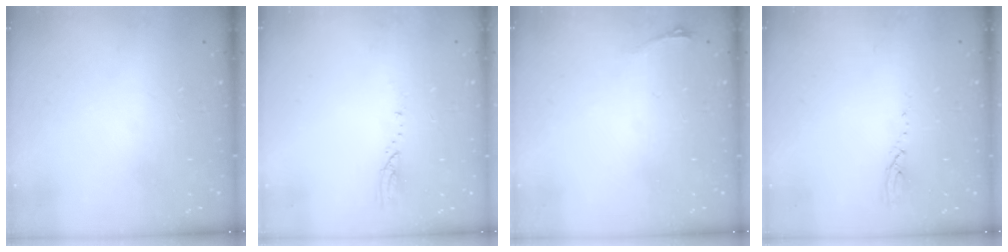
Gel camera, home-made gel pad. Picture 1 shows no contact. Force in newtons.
{"total": 3.3, "press": 3.3, "slide": 0.3}
{"total": 2.9, "press": 2.6, "slide": 1.5}
{"total": 3.4, "press": 3.3, "slide": 0.3}